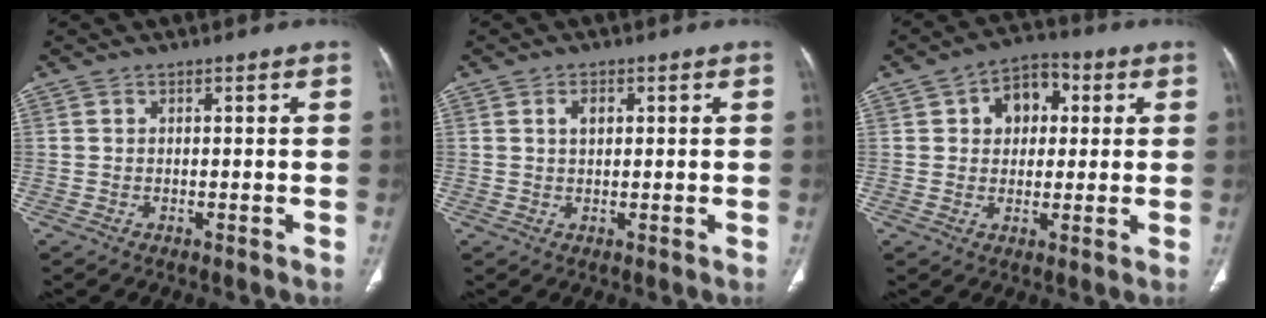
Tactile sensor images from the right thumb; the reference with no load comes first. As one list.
[{"total": 2.4, "force": [0.8, 1.5, 1.7], "torque": [-0.025, 0.000, 0.013]}, {"total": 8.9, "force": [2.4, 6.5, 5.5], "torque": [-0.042, 0.007, 0.030]}]